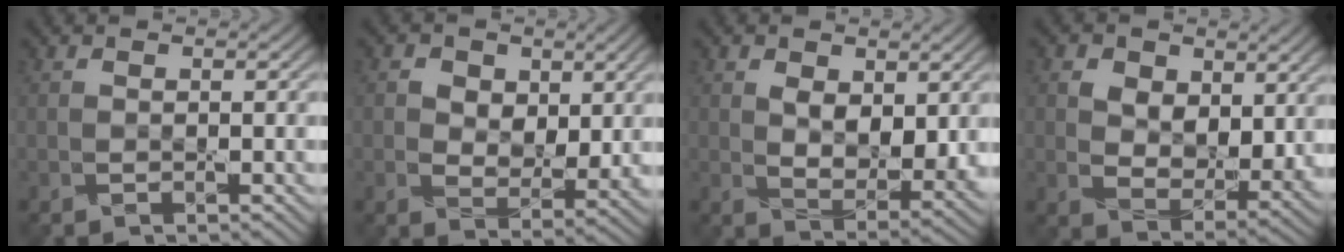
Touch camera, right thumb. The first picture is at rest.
{"total": 5.2, "force": [1.5, 3.7, 3.3], "torque": [-0.060, -0.010, 0.024]}
{"total": 6.1, "force": [1.5, 3.7, 4.7], "torque": [-0.092, -0.016, 0.032]}
{"total": 8.2, "force": [3.1, 5.7, 5.0], "torque": [-0.113, -0.012, 0.048]}